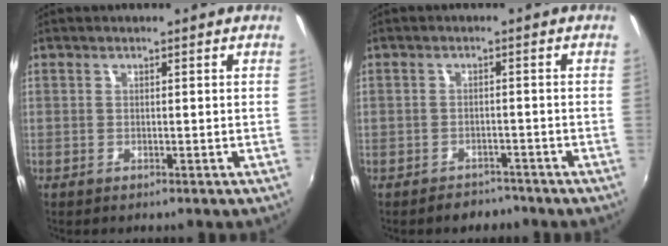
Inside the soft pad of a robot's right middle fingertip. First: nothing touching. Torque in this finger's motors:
{"motor_torque": [0.24, -0.52, 0.03, 0.01]}